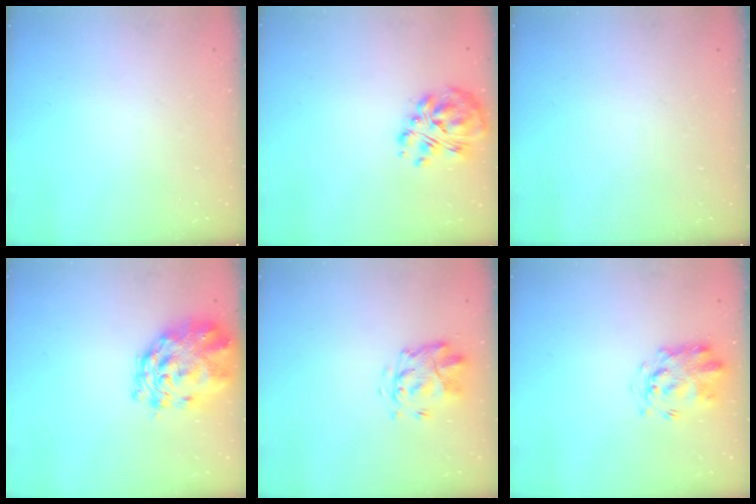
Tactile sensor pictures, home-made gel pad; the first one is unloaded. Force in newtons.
{"total": 9.5, "press": 9.2, "slide": 2.6}
{"total": 0.0}
{"total": 5.2, "press": 4.8, "slide": 1.9}
{"total": 3.8, "press": 3.4, "slide": 1.7}
{"total": 3.2, "press": 3.1, "slide": 0.8}